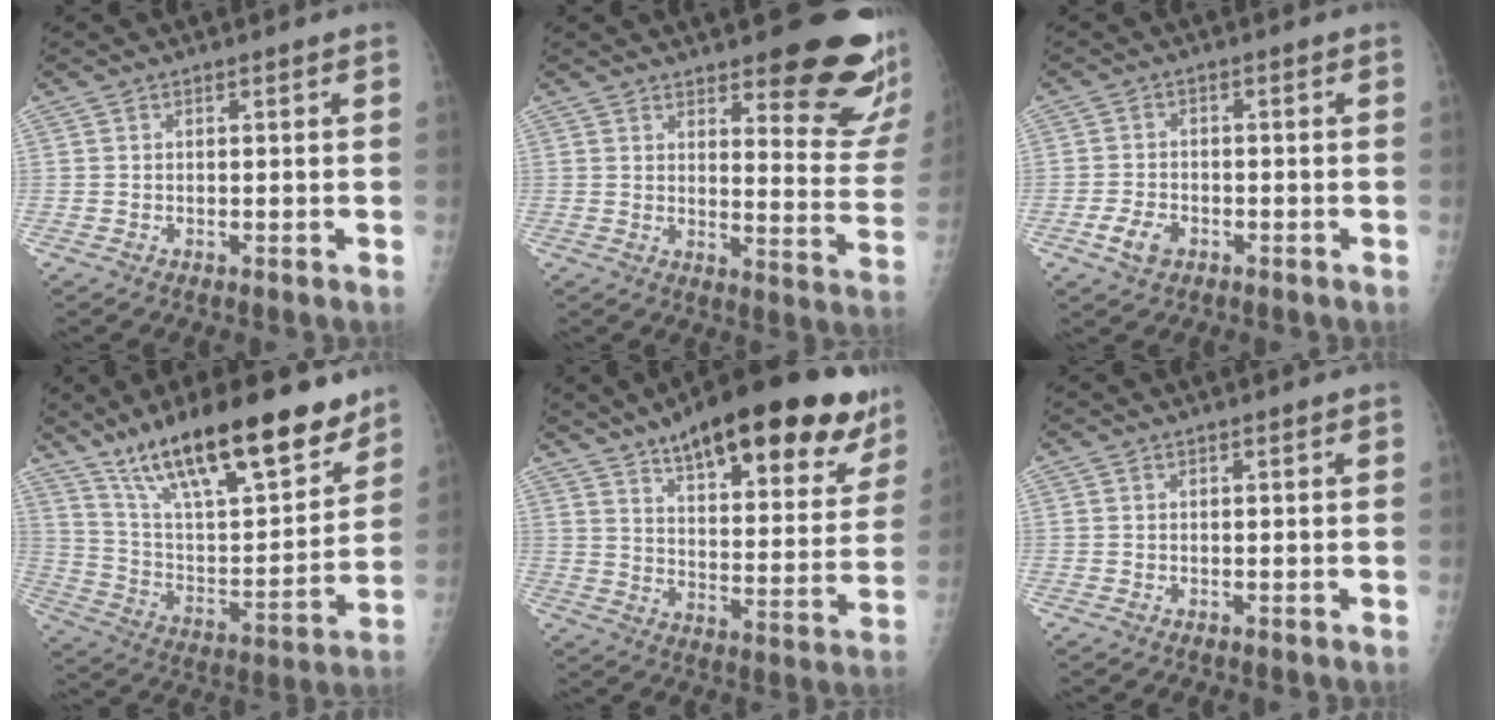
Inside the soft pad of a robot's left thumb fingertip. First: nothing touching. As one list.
[{"total": 17.8, "force": [12.2, 5.1, 11.9], "torque": [-0.112, -0.094, 0.147]}, {"total": 4.2, "force": [-2.3, 2.7, 2.2], "torque": [-0.039, 0.009, -0.039]}, {"total": 25.5, "force": [18.0, 7.4, 16.6], "torque": [-0.239, -0.062, 0.307]}, {"total": 27.0, "force": [17.8, 8.9, 18.3], "torque": [-0.226, -0.054, 0.252]}, {"total": 0.0}]